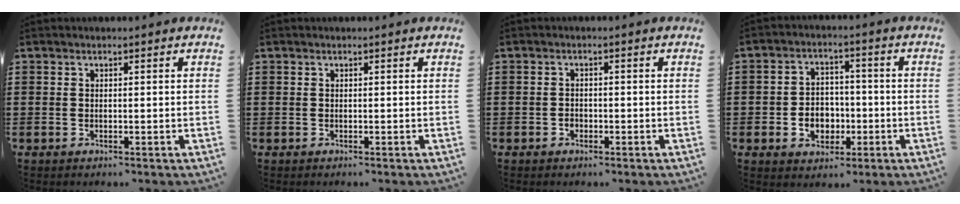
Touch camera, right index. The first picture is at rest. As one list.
[{"total": 0.0}, {"total": 0.9, "force": [-0.5, 0.6, 0.3], "torque": [-0.008, -0.001, -0.011]}, {"total": 5.1, "force": [-1.4, 4.2, 2.5], "torque": [-0.039, 0.001, -0.027]}]